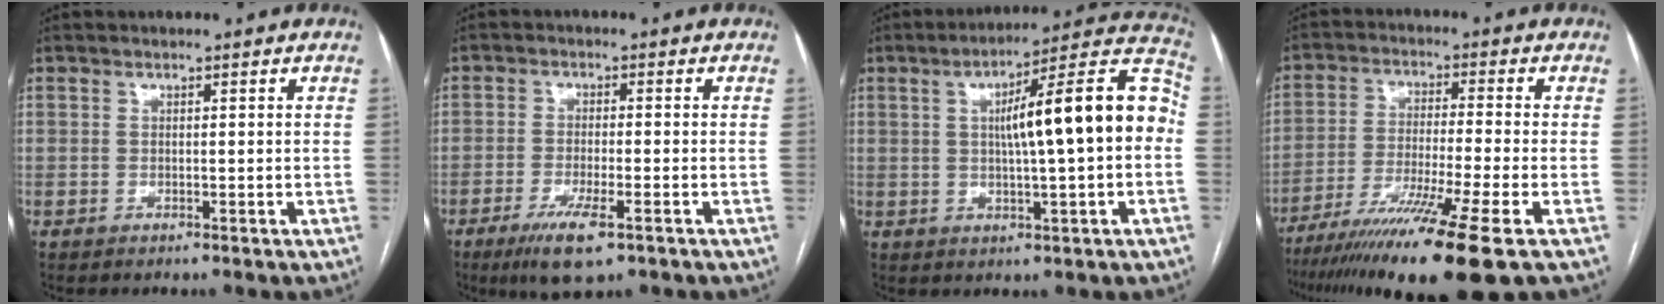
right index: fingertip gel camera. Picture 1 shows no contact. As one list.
[{"total": 6.9, "force": [-3.9, 1.1, 5.5], "torque": [-0.103, -0.016, -0.064]}, {"total": 16.4, "force": [1.0, 1.7, 16.2], "torque": [-0.235, 0.039, 0.010]}, {"total": 16.5, "force": [-11.0, -1.4, 12.2], "torque": [-0.197, -0.048, -0.184]}]